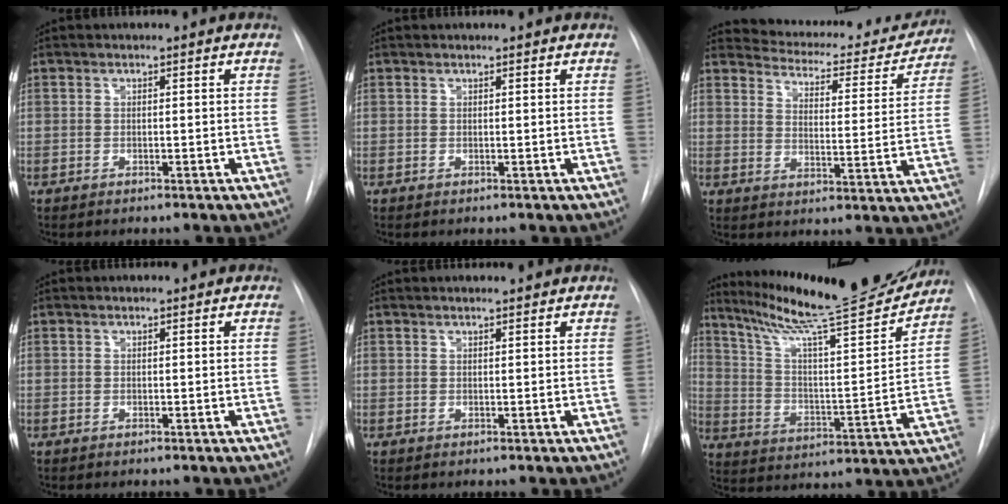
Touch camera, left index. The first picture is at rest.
{"total": 1.0, "force": [1.0, 0.1, 0.1], "torque": [-0.006, 0.011, 0.016]}
{"total": 17.3, "force": [16.3, 4.3, 3.8], "torque": [-0.034, -0.032, 0.197]}
{"total": 1.1, "force": [1.0, 0.3, 0.3], "torque": [-0.007, 0.013, 0.014]}
{"total": 3.1, "force": [3.0, 0.2, 0.7], "torque": [-0.012, 0.015, 0.039]}
{"total": 22.1, "force": [19.9, 0.8, 9.5], "torque": [-0.158, -0.045, 0.298]}